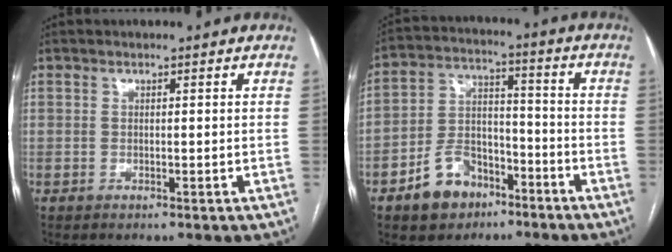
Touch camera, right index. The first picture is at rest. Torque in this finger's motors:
{"motor_torque": [-0.22, -0.33, -0.77, -0.21]}